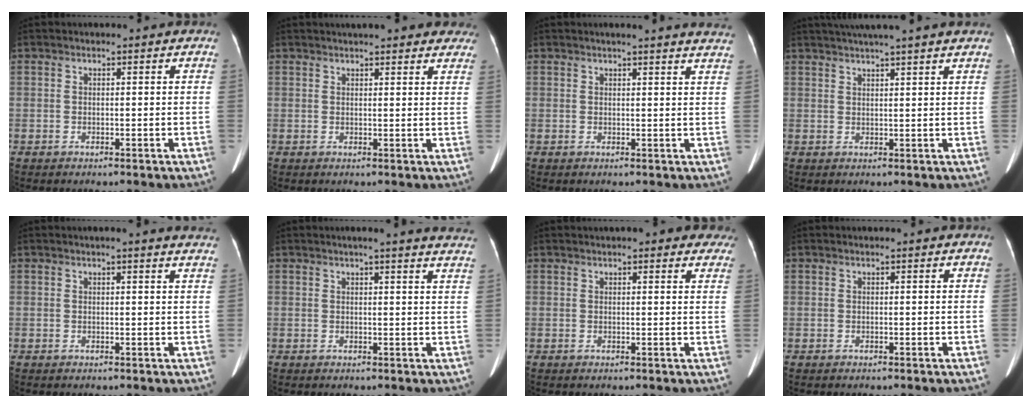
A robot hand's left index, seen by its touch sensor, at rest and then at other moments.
{"total": 12.9, "force": [11.3, 3.0, 5.5], "torque": [-0.049, 0.024, 0.125]}
{"total": 10.3, "force": [9.5, 0.1, 4.1], "torque": [-0.045, -0.012, 0.088]}
{"total": 9.5, "force": [8.1, -0.9, 4.9], "torque": [-0.078, 0.029, 0.101]}
{"total": 5.3, "force": [4.8, 0.3, 2.2], "torque": [-0.023, 0.006, 0.034]}
{"total": 11.6, "force": [10.5, 0.4, 5.0], "torque": [-0.054, -0.012, 0.099]}
{"total": 8.6, "force": [7.1, 2.5, 4.2], "torque": [-0.033, 0.014, 0.074]}
{"total": 0.0}